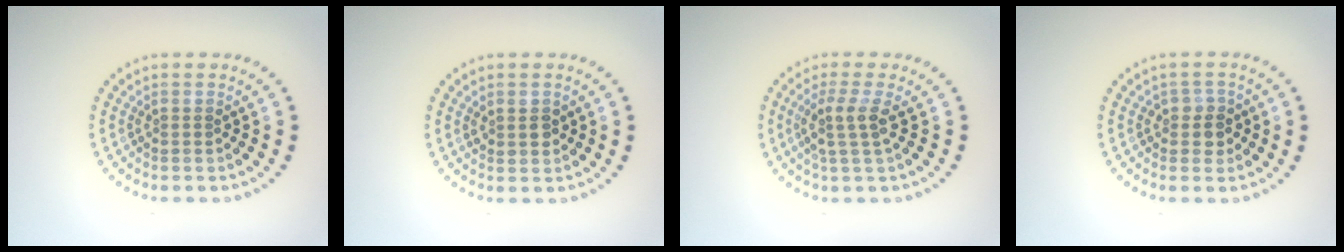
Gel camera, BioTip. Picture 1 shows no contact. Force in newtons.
{"total": 1.4, "press": 1.4, "slide": 0.4}
{"total": 2.7, "press": 2.0, "slide": 1.8}
{"total": 1.9, "press": 1.7, "slide": 0.8}